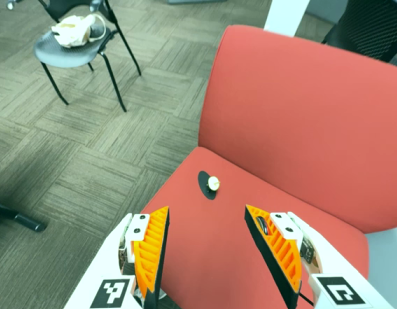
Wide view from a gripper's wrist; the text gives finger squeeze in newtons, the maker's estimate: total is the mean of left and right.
{"total": 0.0}